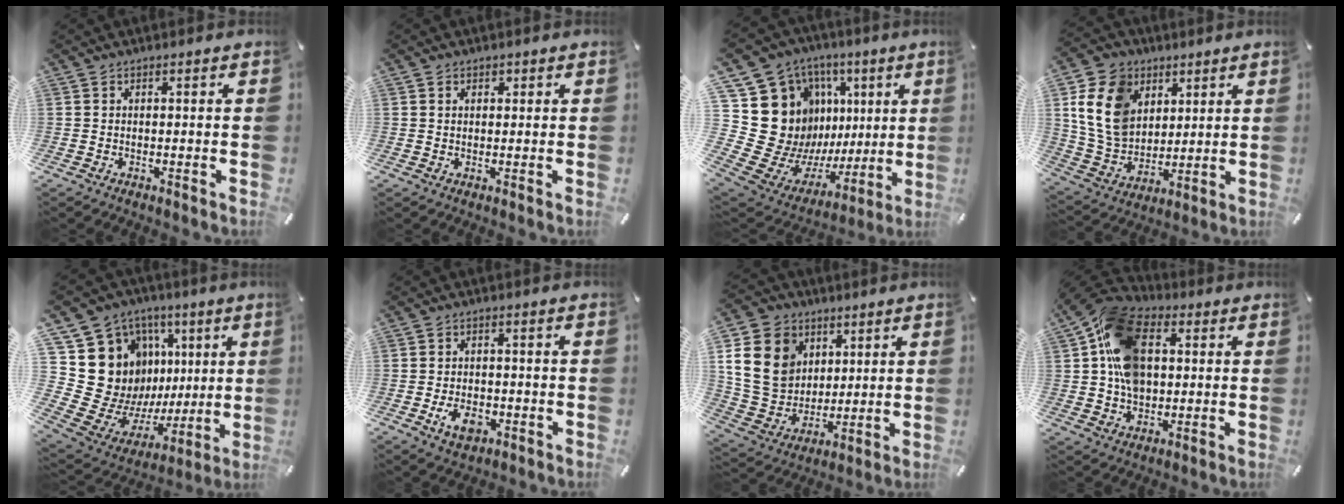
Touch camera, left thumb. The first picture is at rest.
{"total": 1.3, "force": [0.4, 1.1, 0.4], "torque": [-0.001, 0.002, 0.004]}
{"total": 22.4, "force": [4.7, 19.1, 10.6], "torque": [-0.162, -0.081, 0.149]}
{"total": 15.3, "force": [5.4, 11.9, 7.9], "torque": [-0.192, -0.003, 0.105]}
{"total": 19.2, "force": [4.2, 17.5, 6.6], "torque": [-0.103, -0.072, 0.130]}
{"total": 5.9, "force": [-2.1, 3.8, 3.9], "torque": [-0.074, 0.003, -0.039]}
{"total": 16.5, "force": [4.7, 13.9, 7.6], "torque": [-0.166, -0.011, 0.091]}
{"total": 17.6, "force": [3.1, 12.8, 11.7], "torque": [-0.240, 0.004, 0.060]}